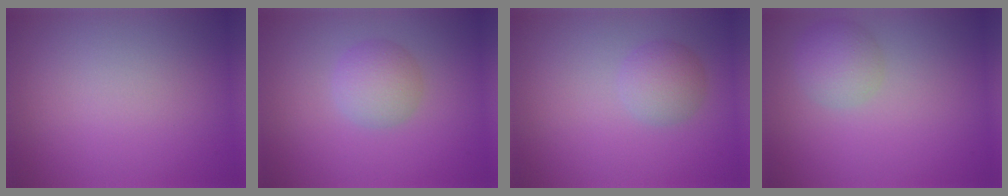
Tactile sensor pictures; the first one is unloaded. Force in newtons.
{"total": 2.7, "press": 2.7, "slide": 0.1}
{"total": 2.3, "press": 2.3, "slide": 0.0}
{"total": 2.7, "press": 2.7, "slide": 0.1}